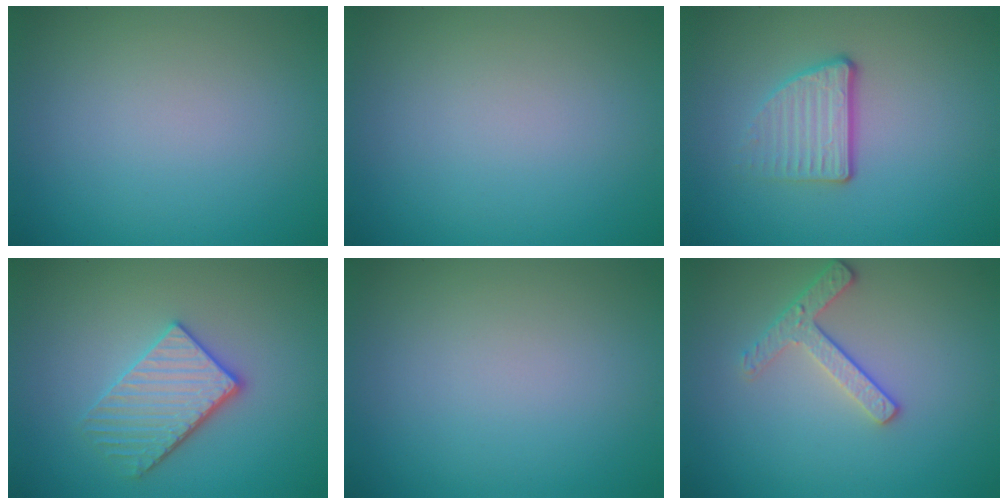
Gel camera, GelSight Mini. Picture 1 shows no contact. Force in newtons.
{"total": 0.0}
{"total": 3.3, "press": 2.4, "slide": 2.3}
{"total": 3.7, "press": 3.3, "slide": 1.6}
{"total": 0.0}
{"total": 2.4, "press": 2.3, "slide": 0.8}